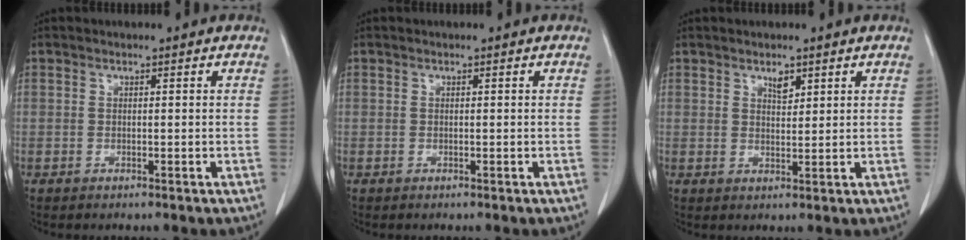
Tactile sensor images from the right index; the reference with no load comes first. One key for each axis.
{"total": 0.0}
{"total": 2.1, "fx": 1.4, "fy": 0.8, "fz": 1.2, "tx": -0.022, "ty": -0.004, "tz": 0.027}